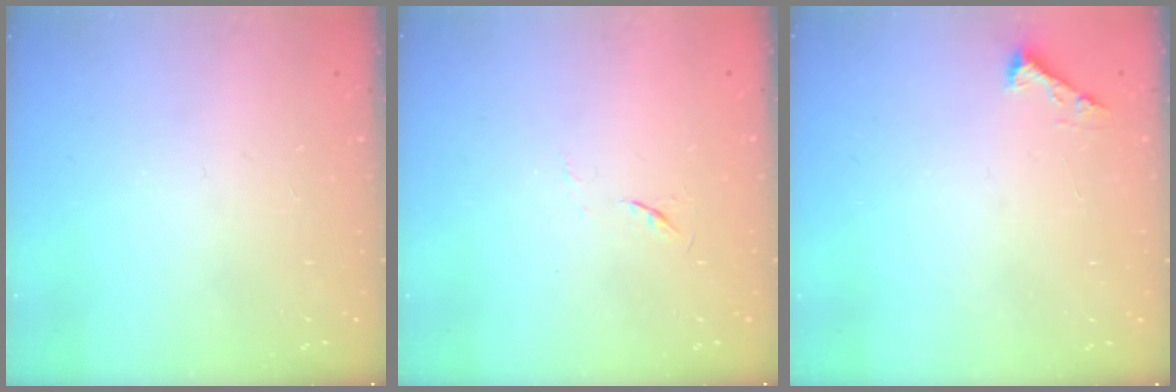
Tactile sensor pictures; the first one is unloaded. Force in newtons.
{"total": 4.0, "press": 4.0, "slide": 0.6}
{"total": 2.3, "press": 2.3, "slide": 0.3}